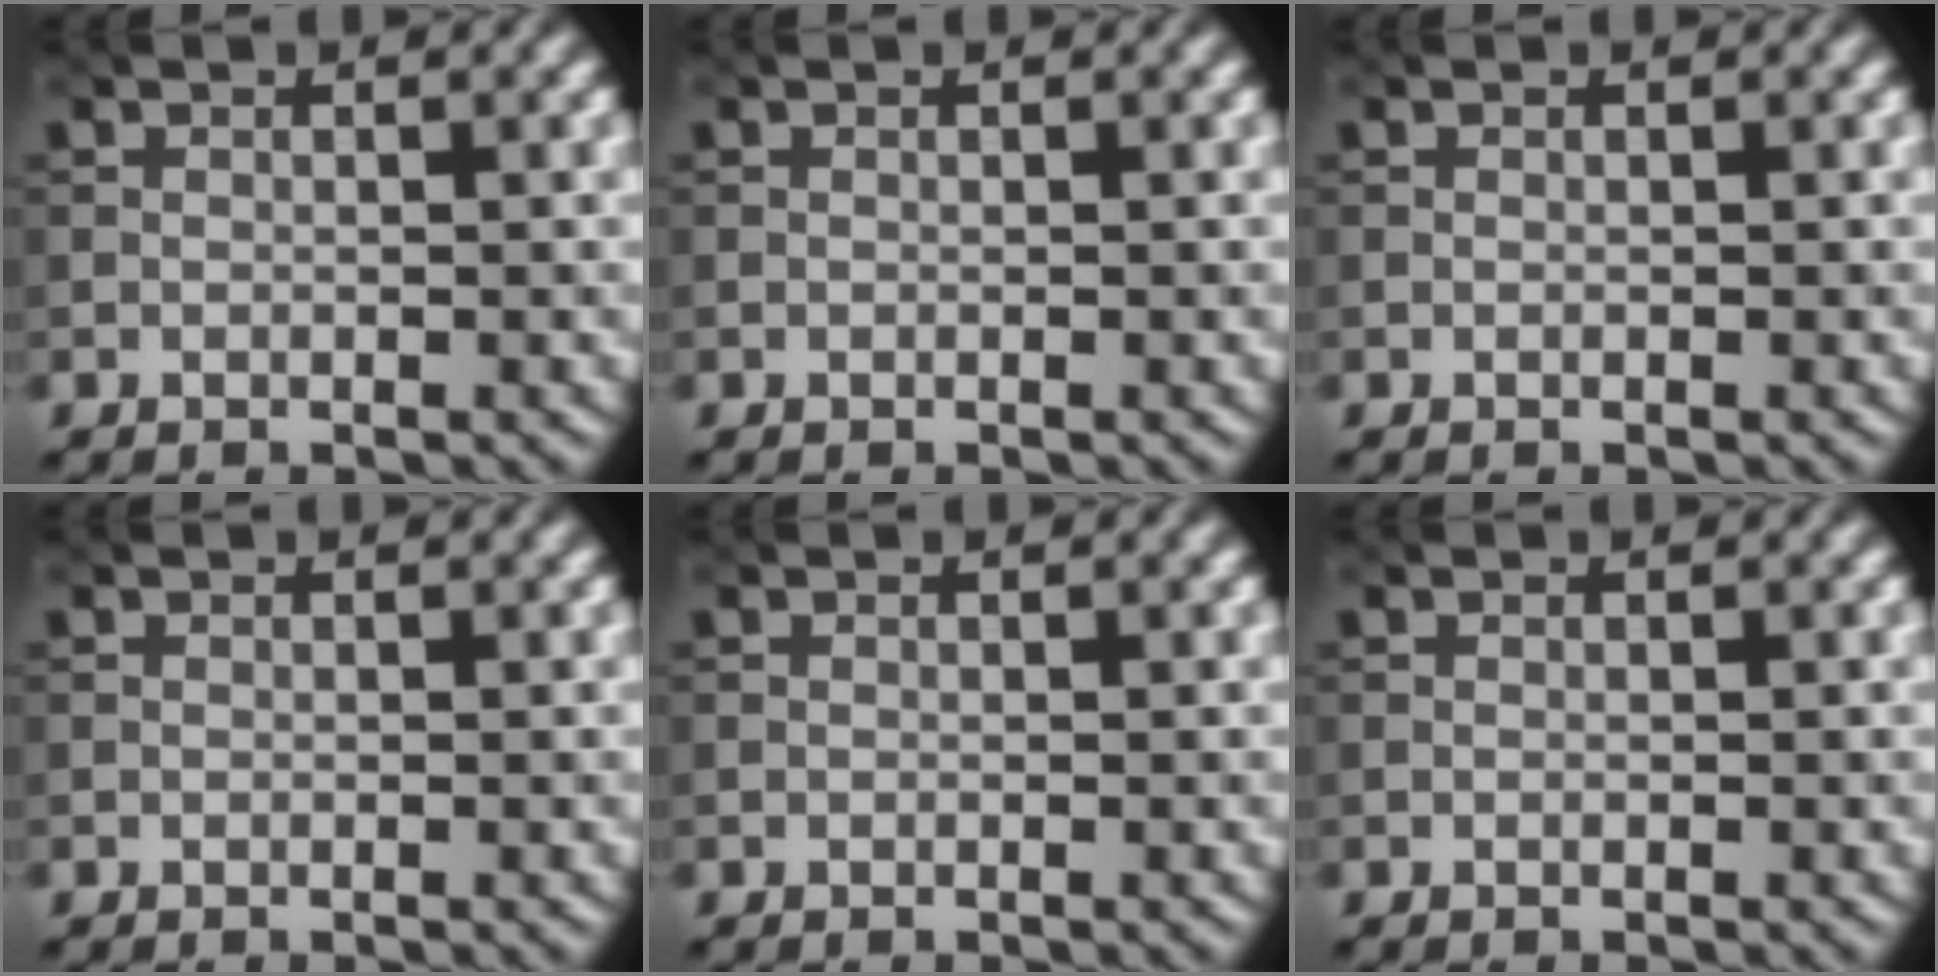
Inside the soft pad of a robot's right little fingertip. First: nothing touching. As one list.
[{"total": 0.0}, {"total": 0.0}, {"total": 0.0}, {"total": 0.0}, {"total": 0.0}]